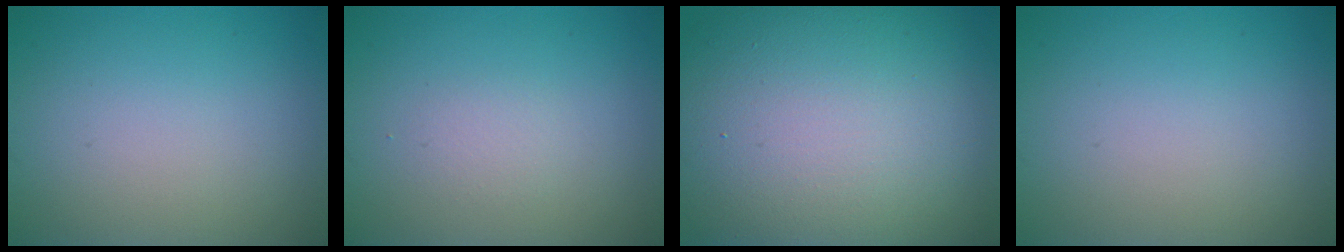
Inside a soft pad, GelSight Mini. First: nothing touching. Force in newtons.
{"total": 0.9, "press": 0.9, "slide": 0.2}
{"total": 18.0, "press": 17.9, "slide": 1.2}
{"total": 0.0}